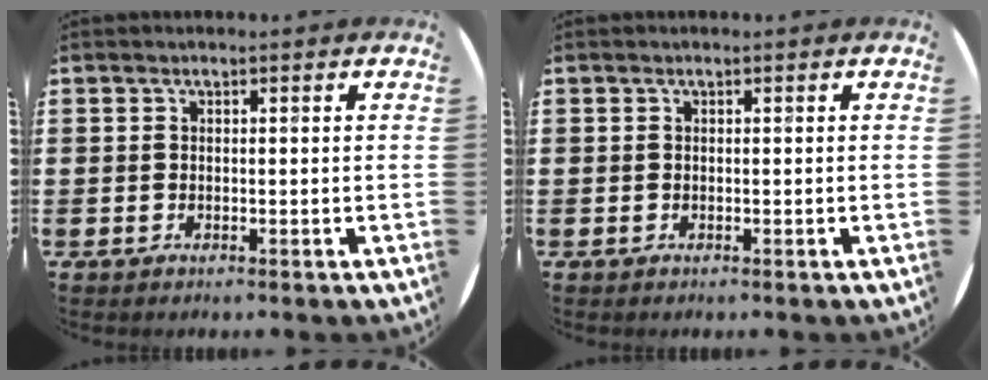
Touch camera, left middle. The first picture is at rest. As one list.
[{"total": 0.0}]